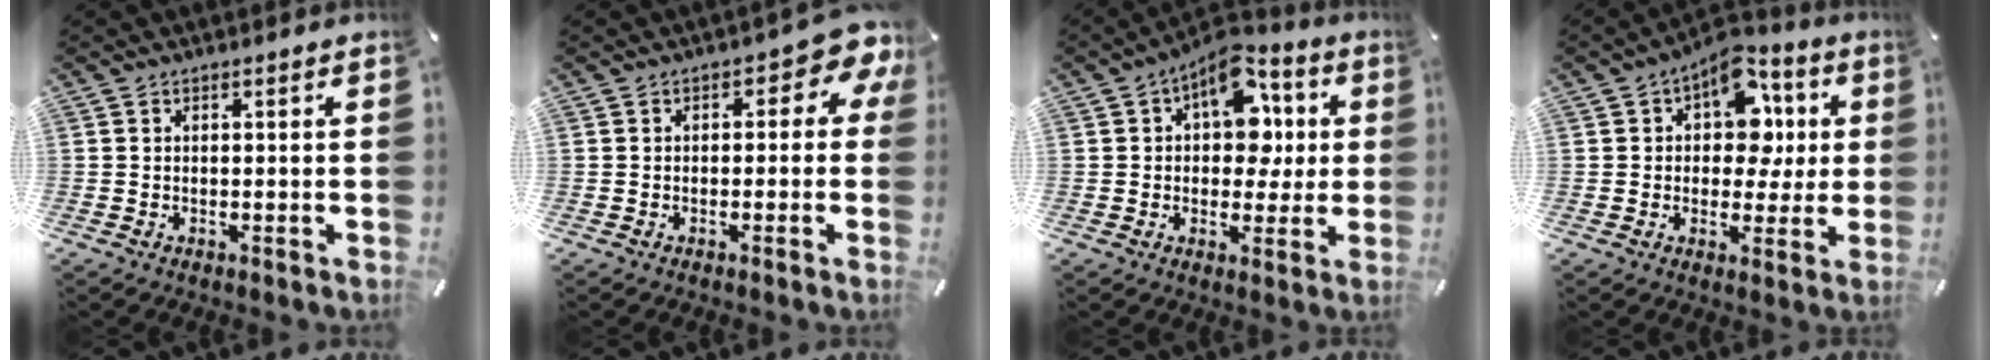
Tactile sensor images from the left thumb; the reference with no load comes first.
{"total": 5.6, "force": [1.3, 2.9, 4.7], "torque": [-0.060, -0.008, 0.015]}
{"total": 12.8, "force": [4.8, 8.8, 8.0], "torque": [-0.105, -0.035, 0.085]}
{"total": 12.4, "force": [4.5, 8.8, 7.4], "torque": [-0.106, -0.029, 0.083]}